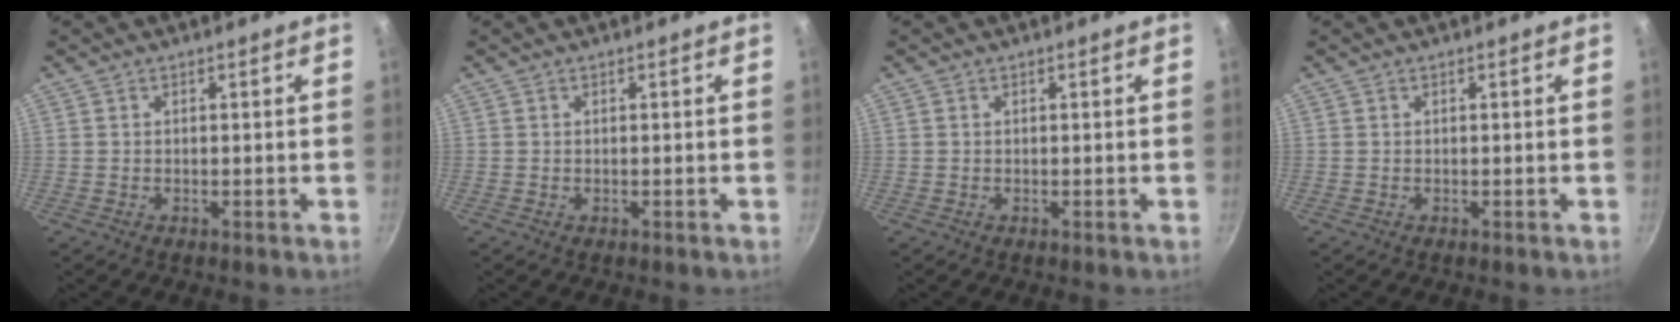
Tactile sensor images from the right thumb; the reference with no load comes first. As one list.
[{"total": 0.0}, {"total": 0.0}, {"total": 0.0}]